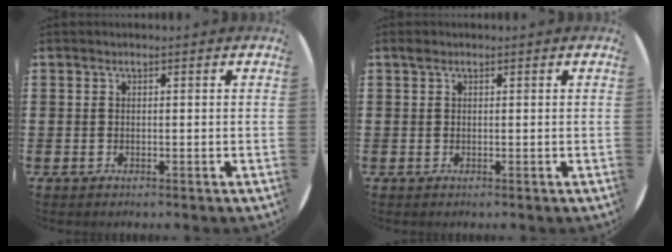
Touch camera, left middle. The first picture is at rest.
{"total": 0.6, "force": [0.5, 0.4, 0.2], "torque": [0.003, -0.001, 0.007]}